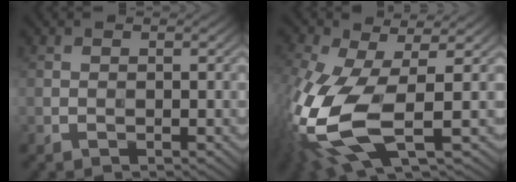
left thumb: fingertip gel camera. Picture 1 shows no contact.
{"total": 13.9, "force": [-3.3, 6.0, 12.1], "torque": [-0.310, -0.030, -0.058]}